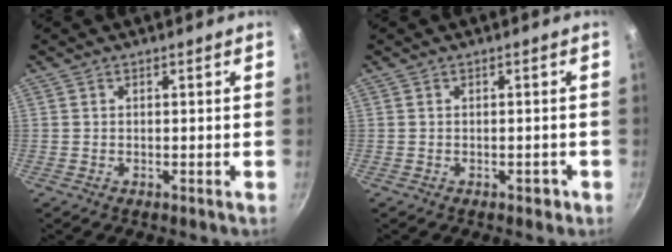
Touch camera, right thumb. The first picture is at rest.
{"total": 1.5, "force": [-0.8, 0.9, 0.9], "torque": [-0.002, 0.013, -0.006]}